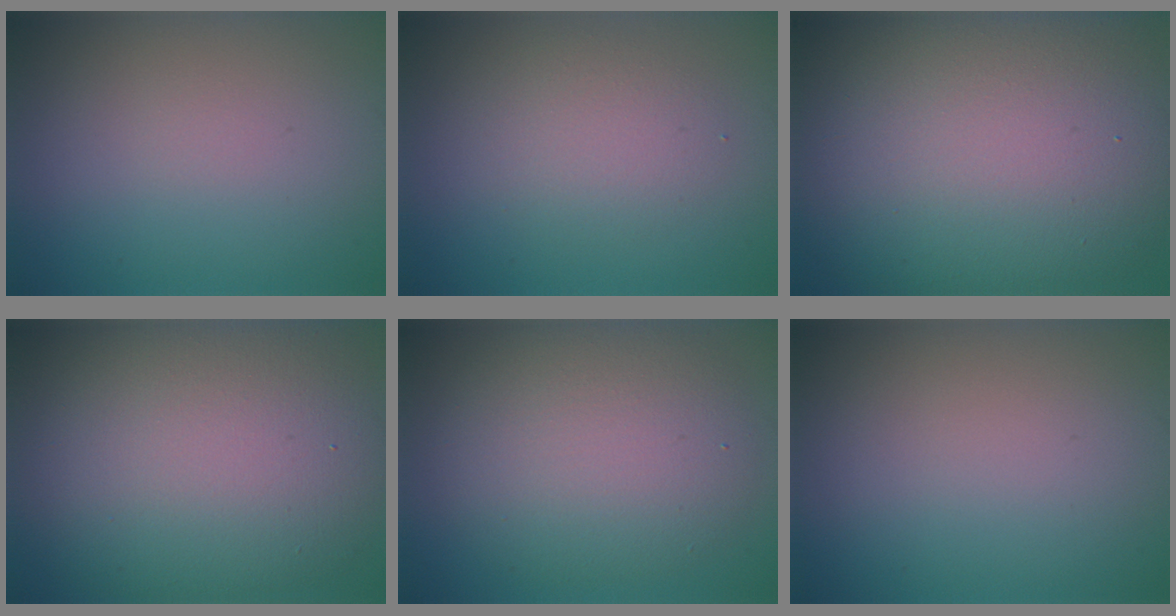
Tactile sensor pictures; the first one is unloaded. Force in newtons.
{"total": 2.7, "press": 2.7, "slide": 0.2}
{"total": 17.1, "press": 17.1, "slide": 0.8}
{"total": 14.1, "press": 14.1, "slide": 1.2}
{"total": 7.1, "press": 7.1, "slide": 0.6}
{"total": 0.0}